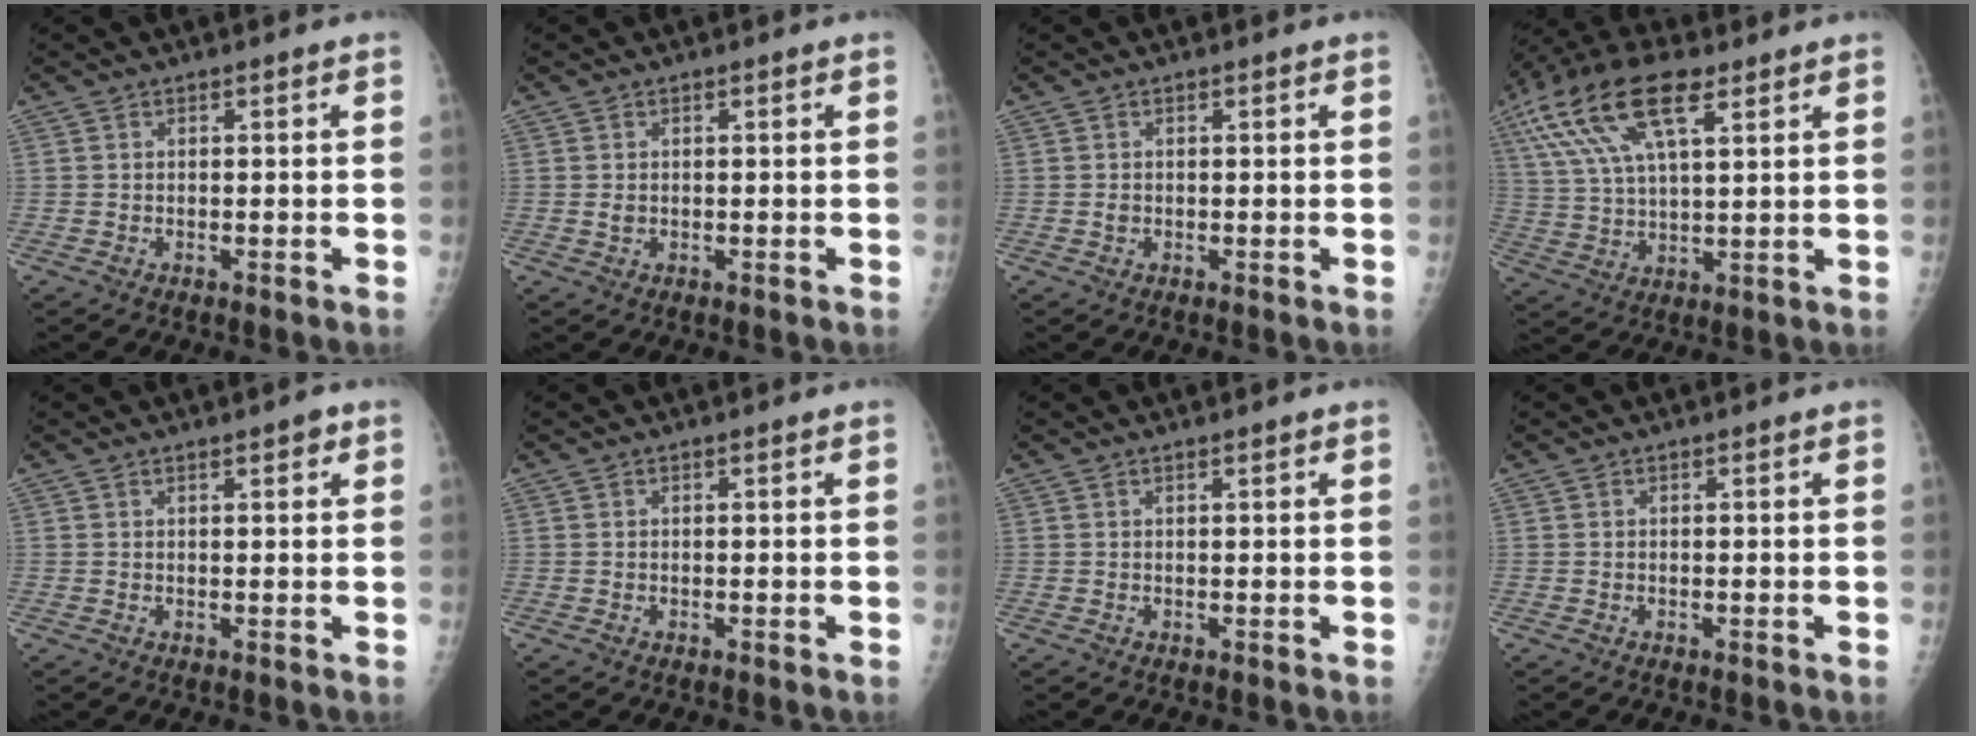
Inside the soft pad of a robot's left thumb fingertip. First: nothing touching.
{"total": 1.0, "force": [0.1, 0.8, 0.6], "torque": [-0.008, 0.000, 0.005]}
{"total": 0.7, "force": [0.0, 0.6, 0.3], "torque": [-0.003, 0.001, 0.001]}
{"total": 18.0, "force": [9.1, 7.3, 13.8], "torque": [-0.283, 0.006, 0.170]}
{"total": 1.8, "force": [1.1, 0.6, 1.3], "torque": [-0.014, -0.003, 0.014]}
{"total": 0.0}
{"total": 0.5, "force": [0.4, 0.0, 0.3], "torque": [-0.005, -0.002, 0.008]}
{"total": 0.0}